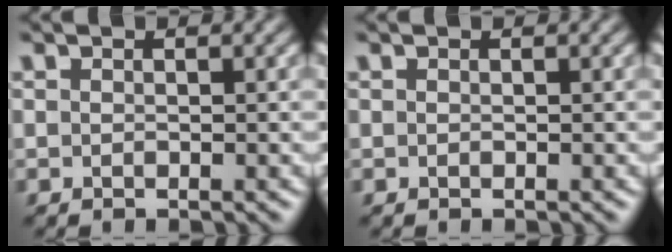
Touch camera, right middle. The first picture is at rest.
{"total": 0.0}